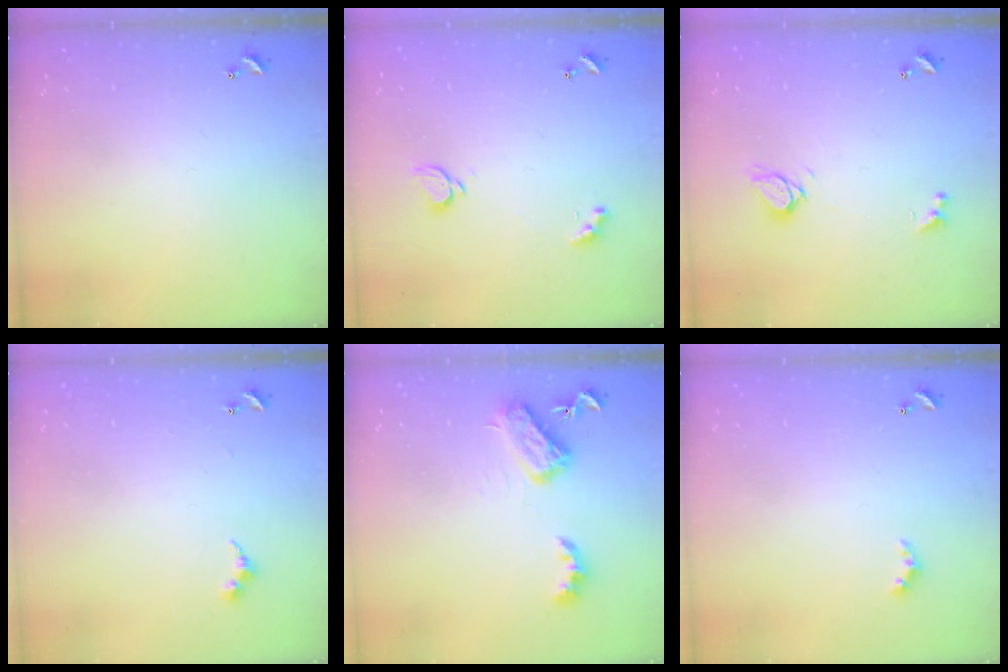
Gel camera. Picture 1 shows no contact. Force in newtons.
{"total": 1.8, "press": 1.7, "slide": 0.5}
{"total": 3.7, "press": 3.7, "slide": 0.3}
{"total": 4.0, "press": 4.0, "slide": 0.5}
{"total": 5.6, "press": 5.6, "slide": 0.5}
{"total": 2.4, "press": 2.4, "slide": 0.6}